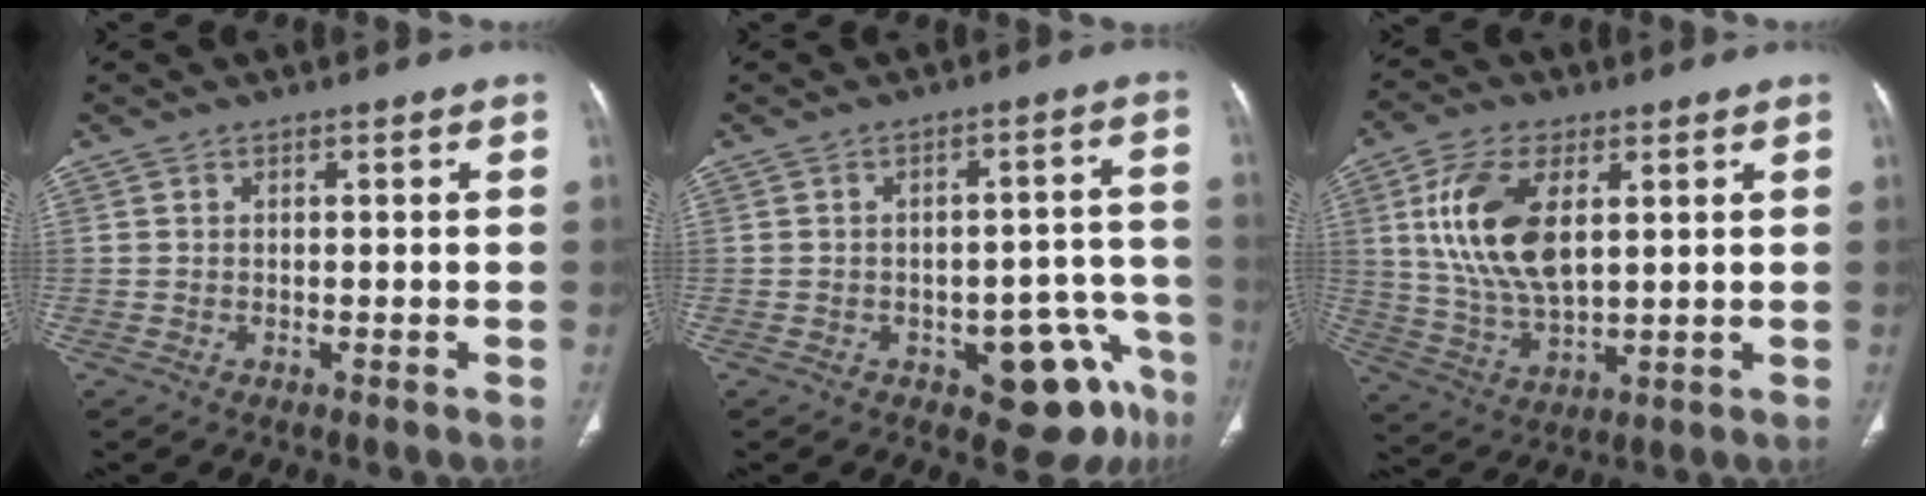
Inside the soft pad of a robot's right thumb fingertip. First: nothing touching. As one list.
[{"total": 10.9, "force": [-5.9, 5.2, 7.6], "torque": [-0.050, 0.042, -0.069]}, {"total": 14.8, "force": [3.8, 7.7, 12.0], "torque": [-0.235, -0.014, 0.078]}]